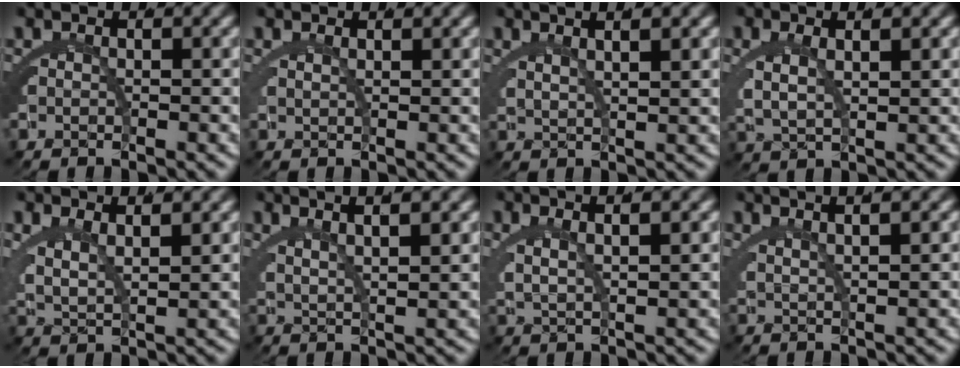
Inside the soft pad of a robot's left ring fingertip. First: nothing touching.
{"total": 1.5, "force": [1.1, -0.8, 0.4], "torque": [-0.003, -0.004, 0.026]}
{"total": 4.7, "force": [3.3, 0.8, 3.3], "torque": [-0.041, 0.013, 0.053]}
{"total": 3.7, "force": [1.1, 1.7, 3.1], "torque": [-0.077, -0.009, 0.031]}
{"total": 3.8, "force": [1.8, 1.7, 2.8], "torque": [-0.066, -0.011, 0.040]}
{"total": 6.0, "force": [4.0, 1.6, 4.2], "torque": [-0.055, 0.017, 0.061]}
{"total": 4.1, "force": [1.9, 1.2, 3.4], "torque": [-0.061, 0.002, 0.037]}
{"total": 5.0, "force": [3.7, 0.6, 3.3], "torque": [-0.035, 0.019, 0.056]}